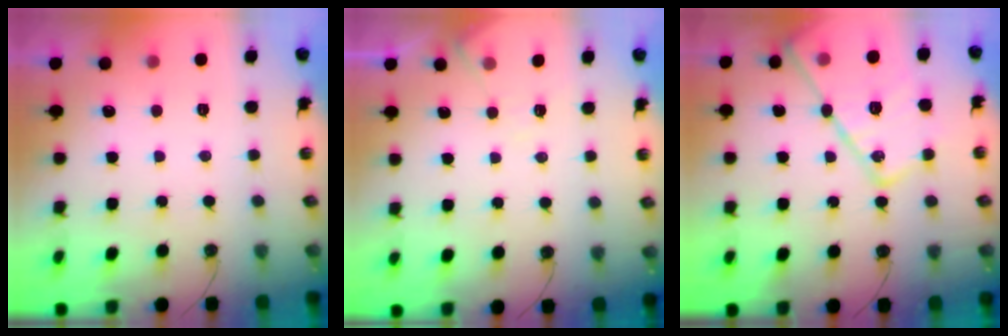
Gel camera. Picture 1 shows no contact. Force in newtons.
{"total": 5.7, "press": 5.7, "slide": 0.8}
{"total": 20.2, "press": 20.2, "slide": 1.6}